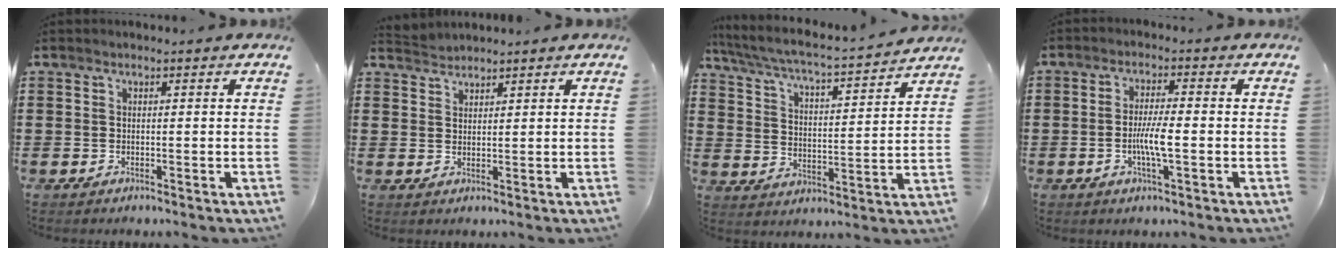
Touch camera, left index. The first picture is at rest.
{"total": 1.9, "force": [1.8, -0.1, -0.4], "torque": [0.002, 0.000, 0.037]}
{"total": 4.4, "force": [4.0, -0.2, 1.7], "torque": [-0.056, -0.036, 0.058]}
{"total": 5.1, "force": [-1.1, 0.7, 4.9], "torque": [-0.100, -0.004, -0.025]}